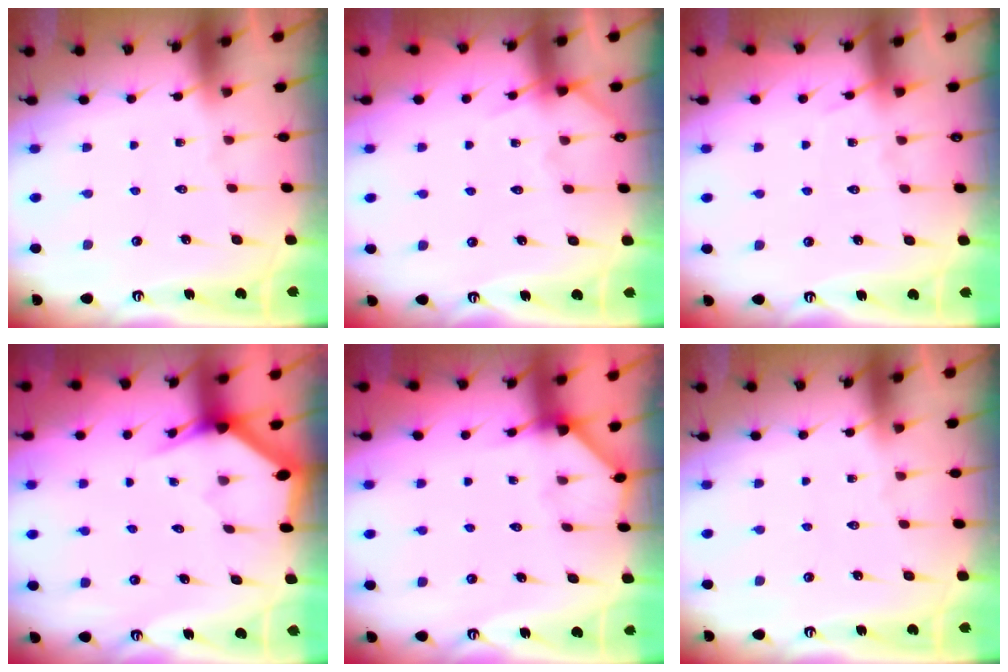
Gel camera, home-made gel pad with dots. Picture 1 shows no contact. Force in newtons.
{"total": 4.1, "press": 4.1, "slide": 0.5}
{"total": 4.6, "press": 4.6, "slide": 0.6}
{"total": 3.1, "press": 3.1, "slide": 0.1}
{"total": 2.9, "press": 2.9, "slide": 0.2}
{"total": 0.0}